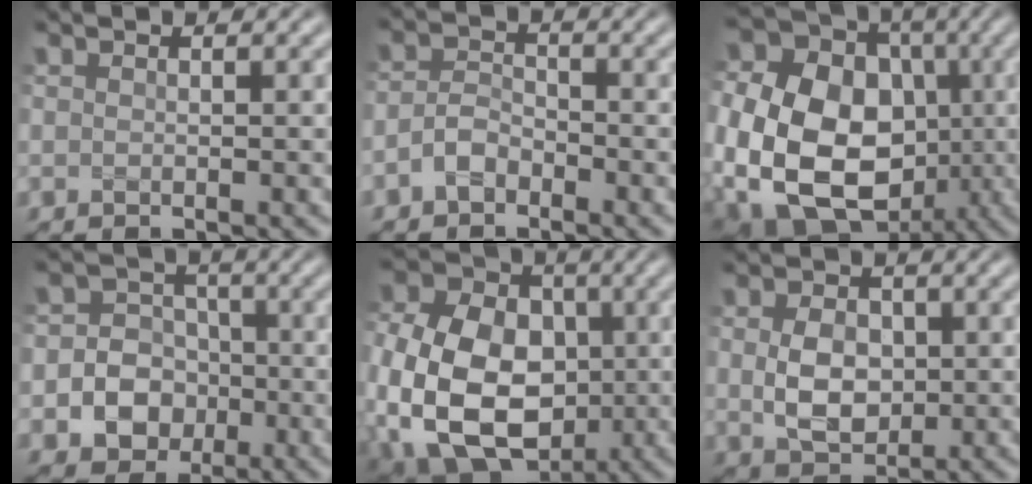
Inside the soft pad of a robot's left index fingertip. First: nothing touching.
{"total": 2.2, "force": [-1.3, 1.4, 1.1], "torque": [-0.023, 0.007, -0.032]}
{"total": 20.9, "force": [-3.0, 17.3, 11.4], "torque": [-0.247, -0.008, -0.081]}
{"total": 5.9, "force": [-1.5, 5.2, 2.3], "torque": [-0.019, 0.006, -0.047]}
{"total": 16.2, "force": [-2.7, 11.9, 10.7], "torque": [-0.216, -0.025, -0.042]}
{"total": 4.5, "force": [0.1, 3.3, 3.1], "torque": [-0.067, -0.005, 0.003]}